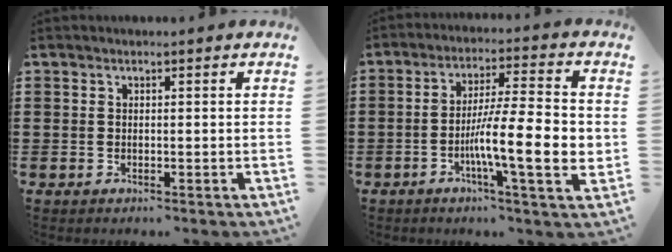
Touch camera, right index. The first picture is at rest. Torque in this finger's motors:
{"motor_torque": [2.14, 0.00, 0.82, 0.21]}